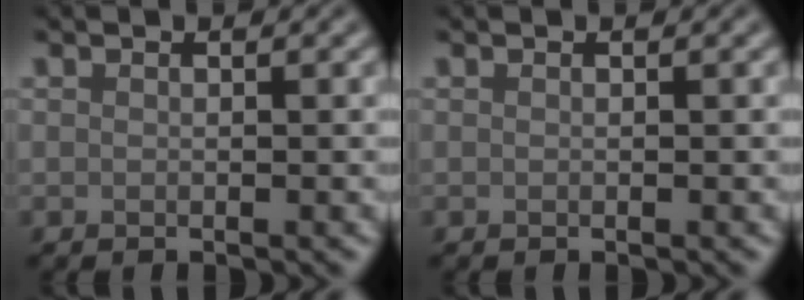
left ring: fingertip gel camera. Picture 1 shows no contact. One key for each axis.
{"total": 0.0}